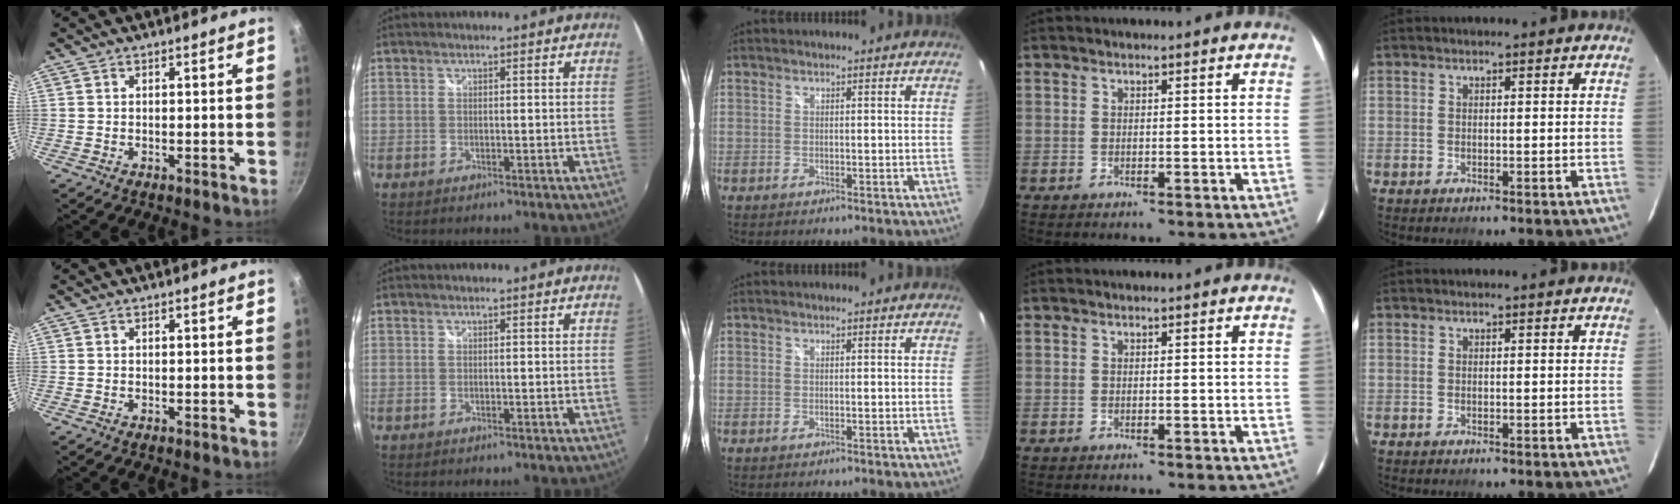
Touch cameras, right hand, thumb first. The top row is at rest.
{}